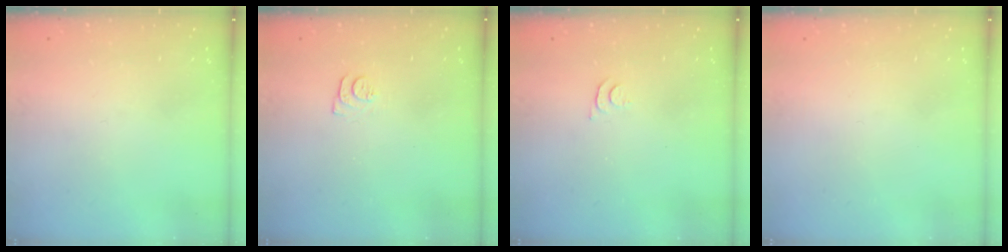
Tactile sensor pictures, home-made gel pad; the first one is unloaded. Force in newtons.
{"total": 5.2, "press": 5.2, "slide": 0.7}
{"total": 5.2, "press": 5.1, "slide": 0.5}
{"total": 1.6, "press": 1.6, "slide": 0.1}